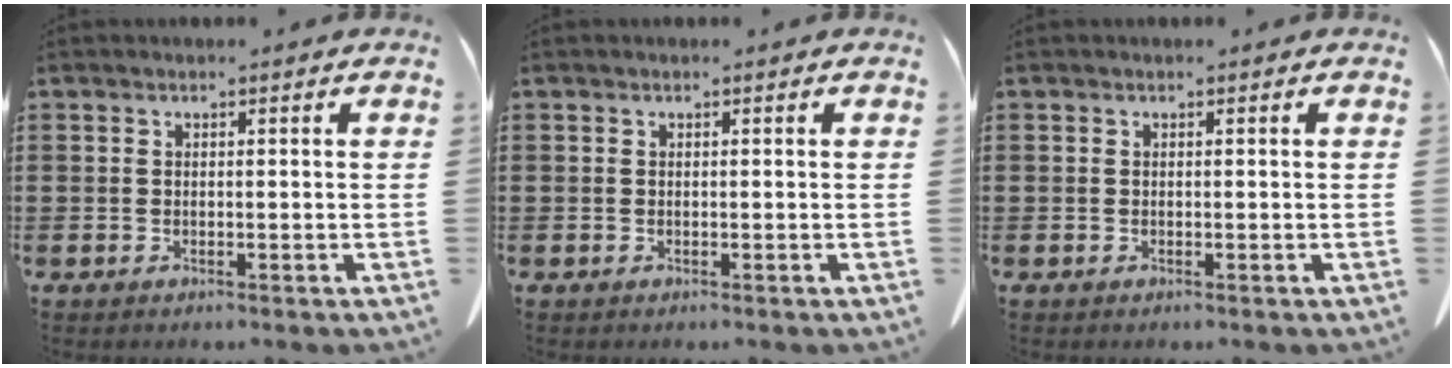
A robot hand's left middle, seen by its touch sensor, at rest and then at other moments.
{"total": 0.0}
{"total": 0.0}